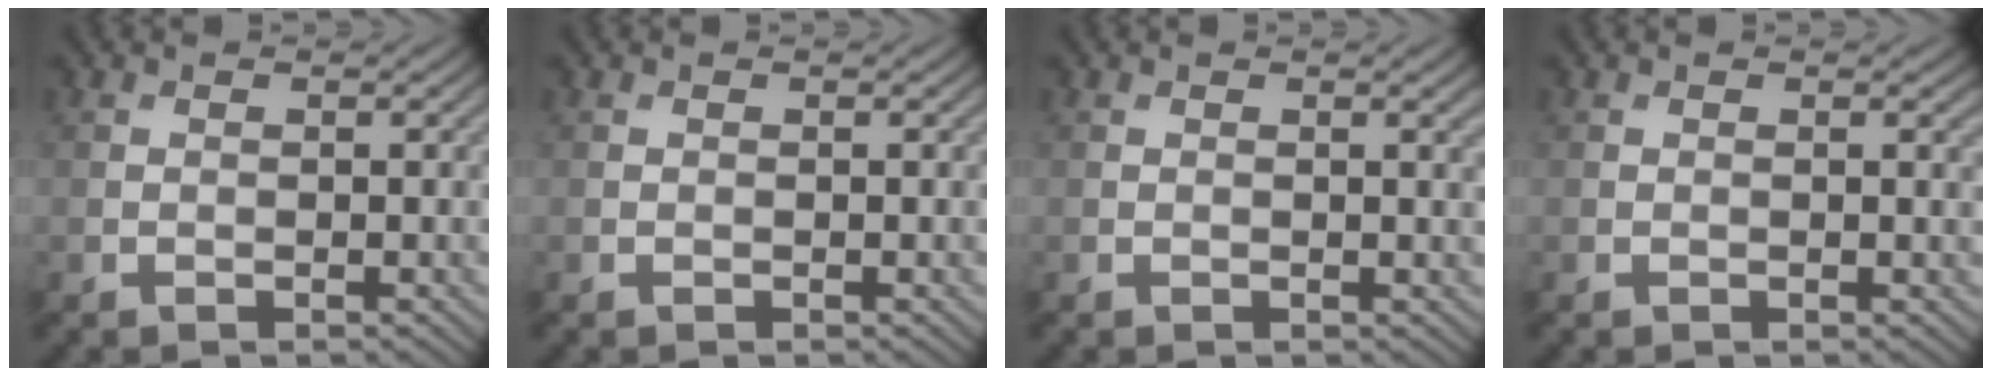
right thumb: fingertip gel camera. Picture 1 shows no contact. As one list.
[{"total": 0.0}, {"total": 1.0, "force": [0.4, 0.1, 0.9], "torque": [-0.013, 0.000, 0.005]}, {"total": 0.5, "force": [0.2, 0.1, 0.5], "torque": [-0.006, -0.002, 0.001]}]